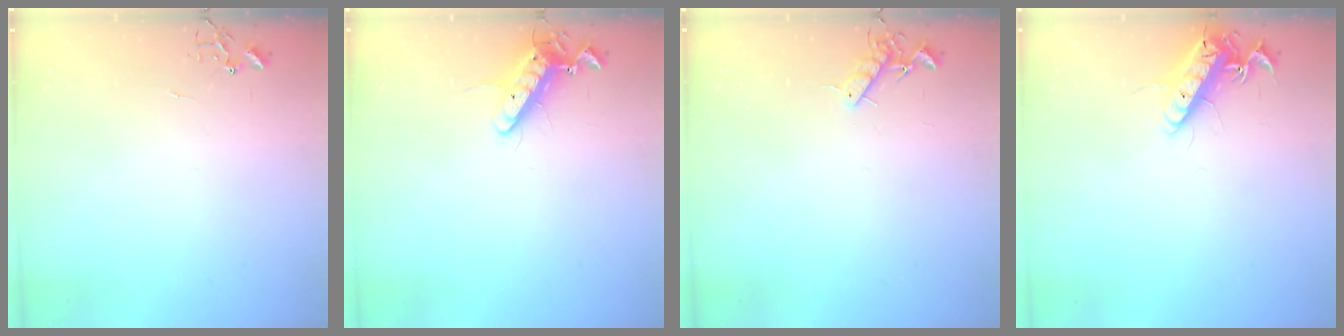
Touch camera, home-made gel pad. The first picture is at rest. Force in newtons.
{"total": 11.6, "press": 11.5, "slide": 1.5}
{"total": 7.2, "press": 7.1, "slide": 1.1}
{"total": 14.2, "press": 14.2, "slide": 1.4}